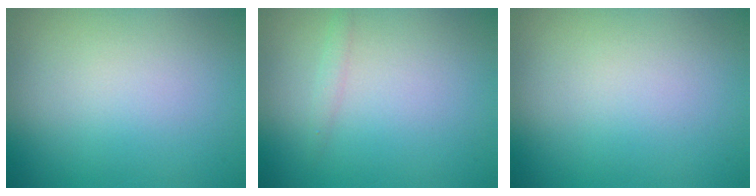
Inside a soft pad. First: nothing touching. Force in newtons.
{"total": 0.8, "press": 0.8, "slide": 0.0}
{"total": 0.0}